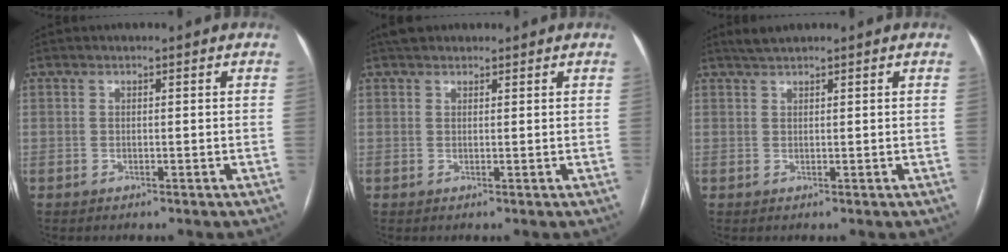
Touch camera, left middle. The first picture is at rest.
{"total": 3.1, "force": [2.6, 1.4, 0.9], "torque": [-0.010, 0.027, 0.039]}
{"total": 1.8, "force": [1.7, 0.1, 0.7], "torque": [-0.016, 0.011, 0.034]}